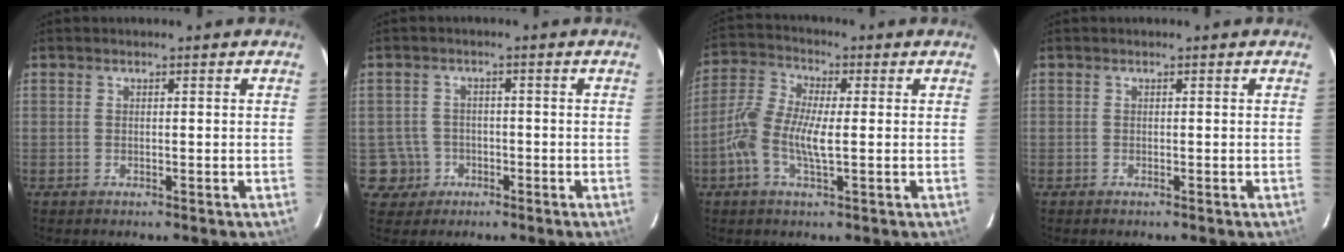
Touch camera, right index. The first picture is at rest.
{"total": 4.8, "force": [-1.8, 4.5, 0.0], "torque": [-0.010, 0.021, -0.028]}
{"total": 8.3, "force": [-1.5, 2.8, 7.7], "torque": [-0.173, 0.010, -0.039]}
{"total": 0.0}